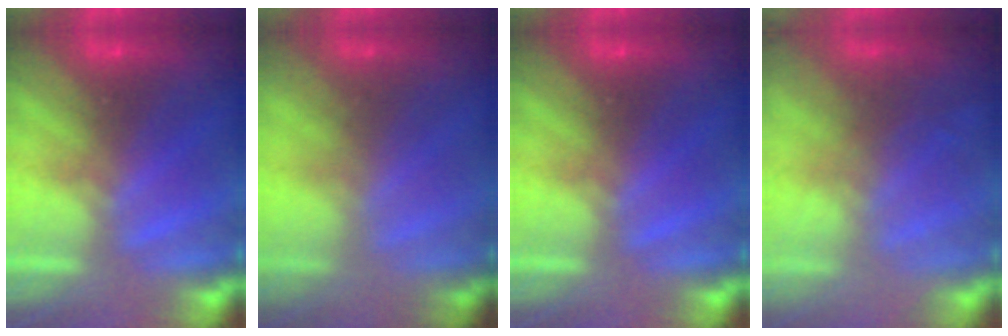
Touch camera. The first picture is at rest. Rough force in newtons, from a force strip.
{"total": 1.8}
{"total": 0.0}
{"total": 9.5}